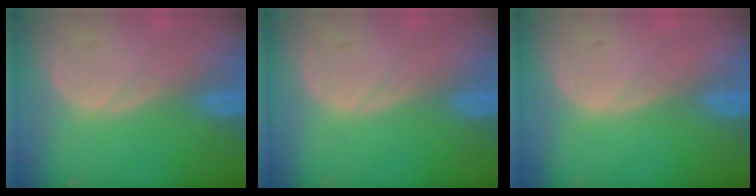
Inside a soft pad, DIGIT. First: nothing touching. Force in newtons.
{"total": 0.0}
{"total": 0.0}